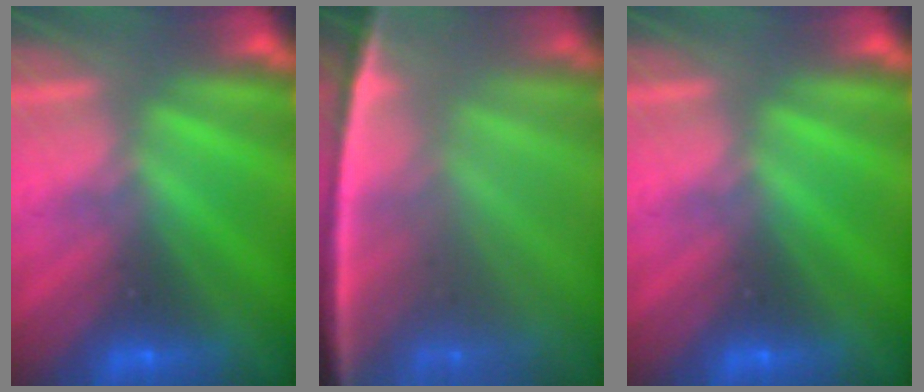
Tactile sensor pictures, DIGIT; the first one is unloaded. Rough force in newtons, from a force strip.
{"total": 7.6}
{"total": 0.0}